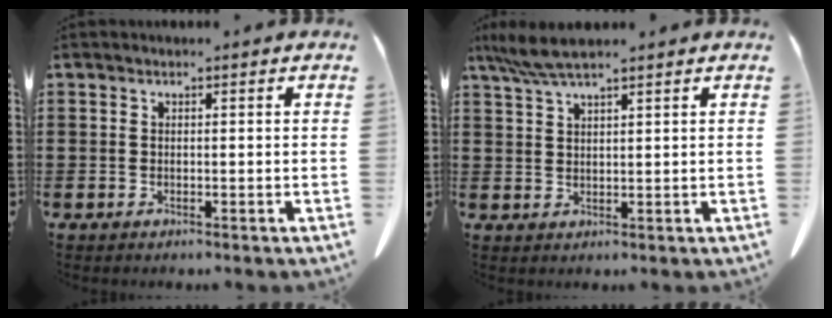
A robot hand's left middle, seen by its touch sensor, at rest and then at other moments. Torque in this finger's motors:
{"motor_torque": [0.70, -0.28, 0.31, 0.04]}